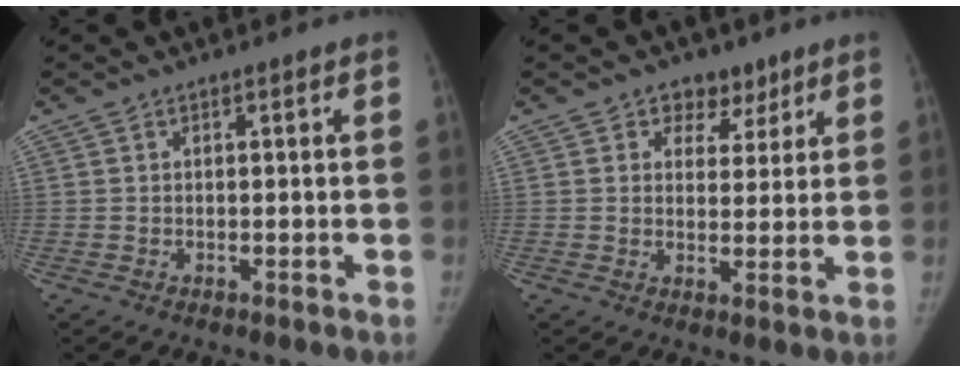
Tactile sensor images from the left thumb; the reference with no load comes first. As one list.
[{"total": 5.2, "force": [3.3, 3.9, 1.2], "torque": [0.020, -0.013, 0.047]}]